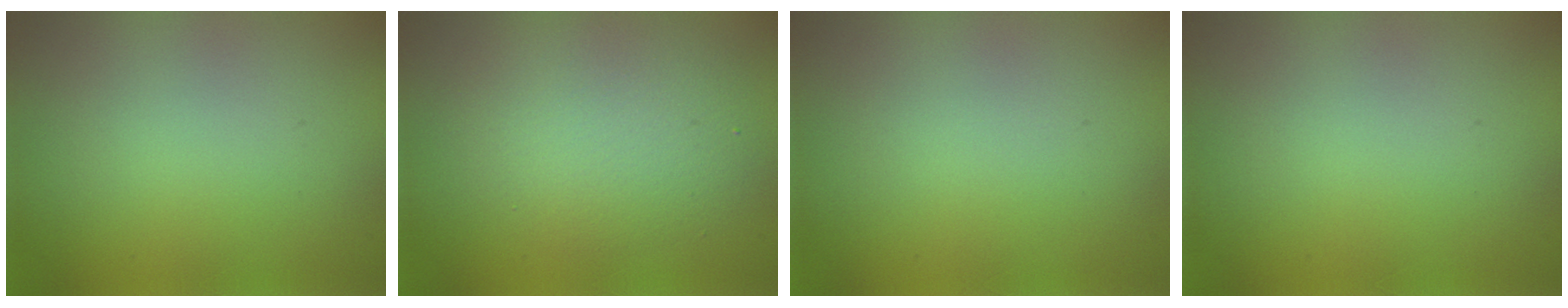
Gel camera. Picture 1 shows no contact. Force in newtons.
{"total": 4.5, "press": 4.5, "slide": 0.1}
{"total": 0.0}
{"total": 0.0}